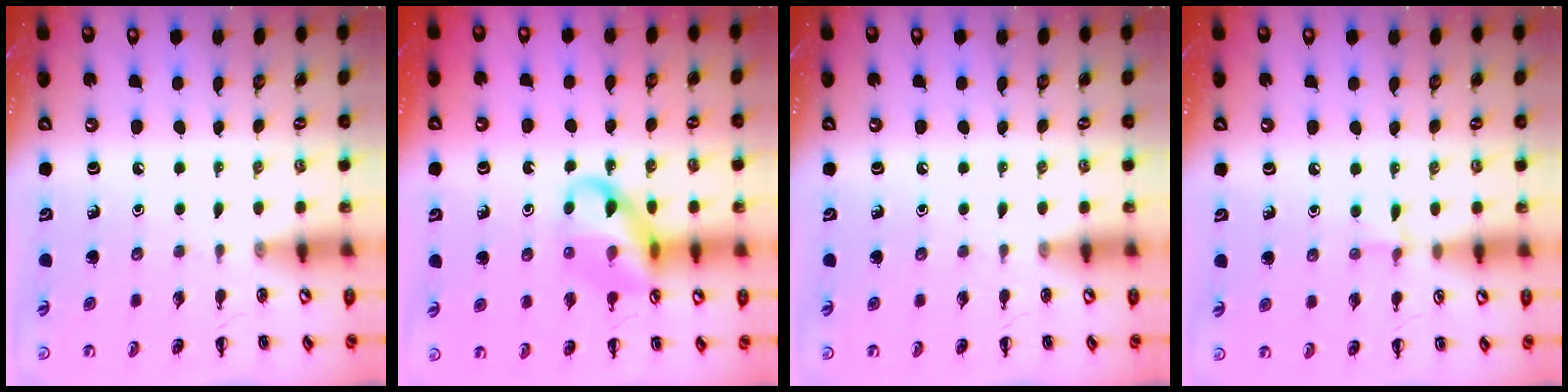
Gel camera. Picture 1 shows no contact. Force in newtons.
{"total": 12.4, "press": 12.2, "slide": 2.0}
{"total": 0.0}
{"total": 4.8, "press": 4.5, "slide": 1.6}